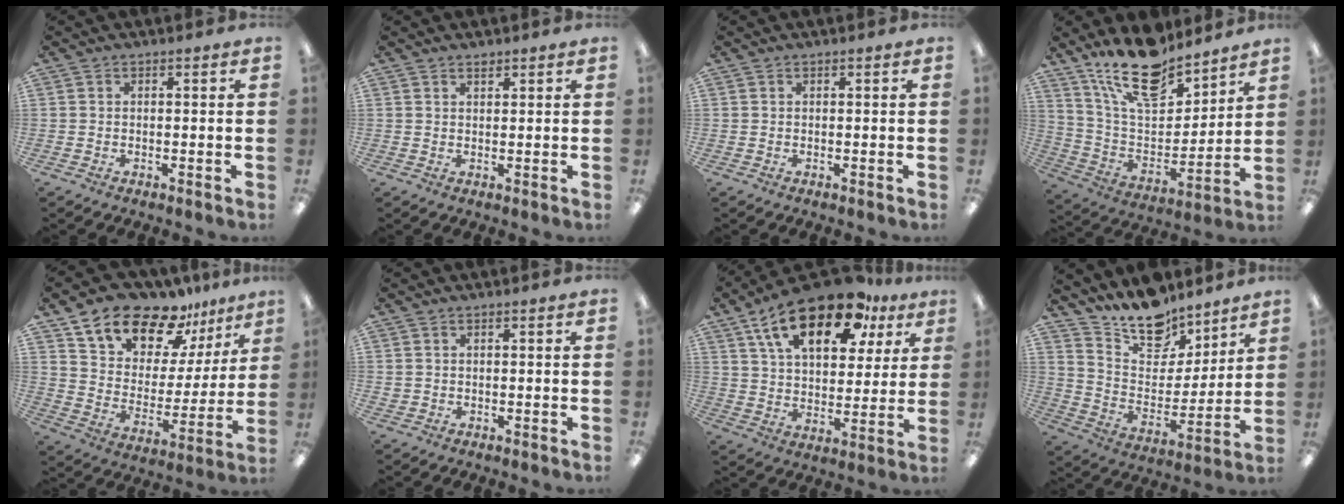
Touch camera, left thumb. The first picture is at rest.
{"total": 1.2, "force": [1.1, 0.3, 0.2], "torque": [-0.006, -0.002, 0.022]}
{"total": 0.0}
{"total": 18.6, "force": [14.5, 7.4, 8.9], "torque": [-0.173, -0.085, 0.257]}
{"total": 16.5, "force": [13.8, 7.9, 4.7], "torque": [-0.097, -0.108, 0.248]}
{"total": 0.8, "force": [0.4, 0.7, 0.1], "torque": [-0.004, 0.004, 0.007]}
{"total": 20.4, "force": [12.6, 9.8, 12.7], "torque": [-0.216, -0.058, 0.214]}
{"total": 14.5, "force": [12.5, 6.4, 3.7], "torque": [-0.082, -0.096, 0.232]}